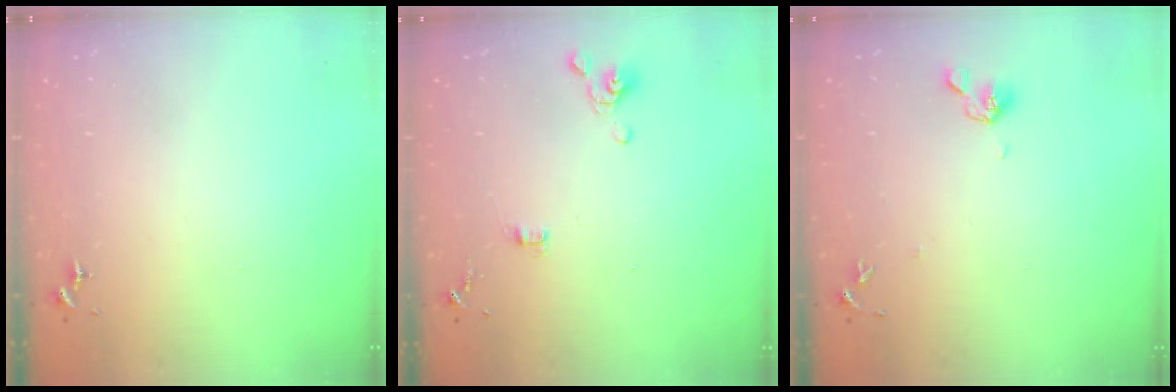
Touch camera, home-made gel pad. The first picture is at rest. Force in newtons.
{"total": 4.7, "press": 4.2, "slide": 2.2}
{"total": 7.1, "press": 6.8, "slide": 1.8}